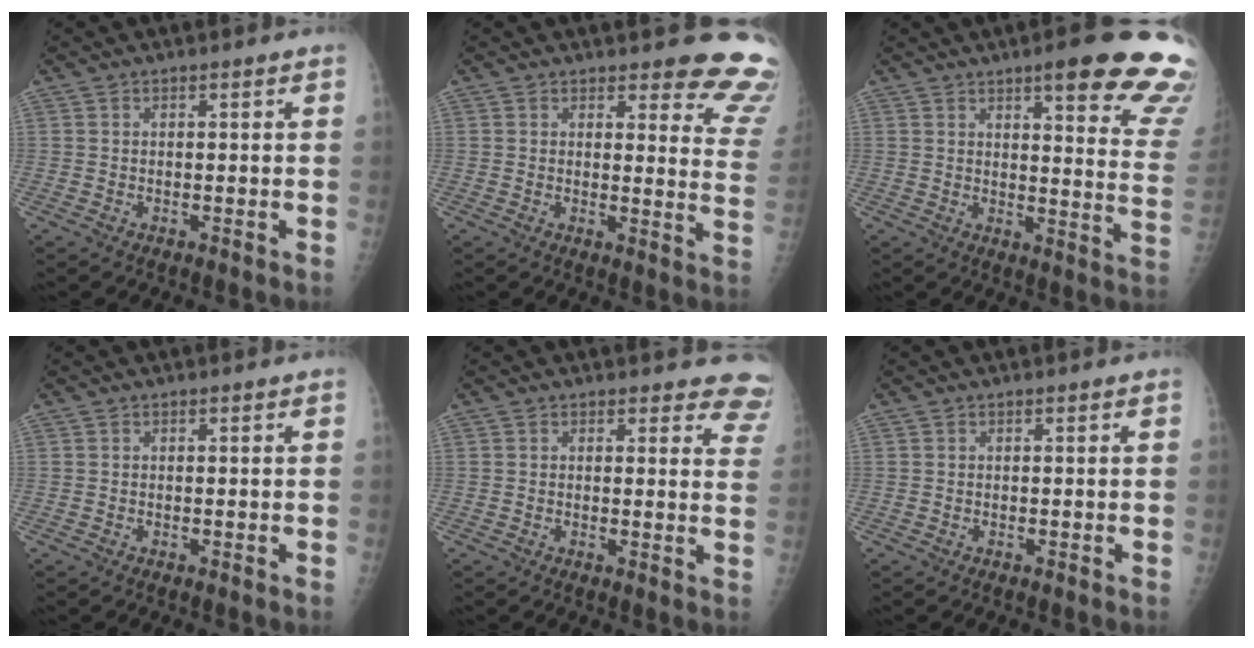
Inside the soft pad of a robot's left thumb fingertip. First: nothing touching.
{"total": 12.3, "force": [11.4, 3.2, 3.5], "torque": [0.009, -0.106, 0.096]}
{"total": 21.1, "force": [14.2, 4.3, 14.9], "torque": [-0.153, -0.065, 0.164]}
{"total": 0.0}
{"total": 8.0, "force": [7.4, 3.0, 1.1], "torque": [0.041, -0.036, 0.044]}
{"total": 0.0}